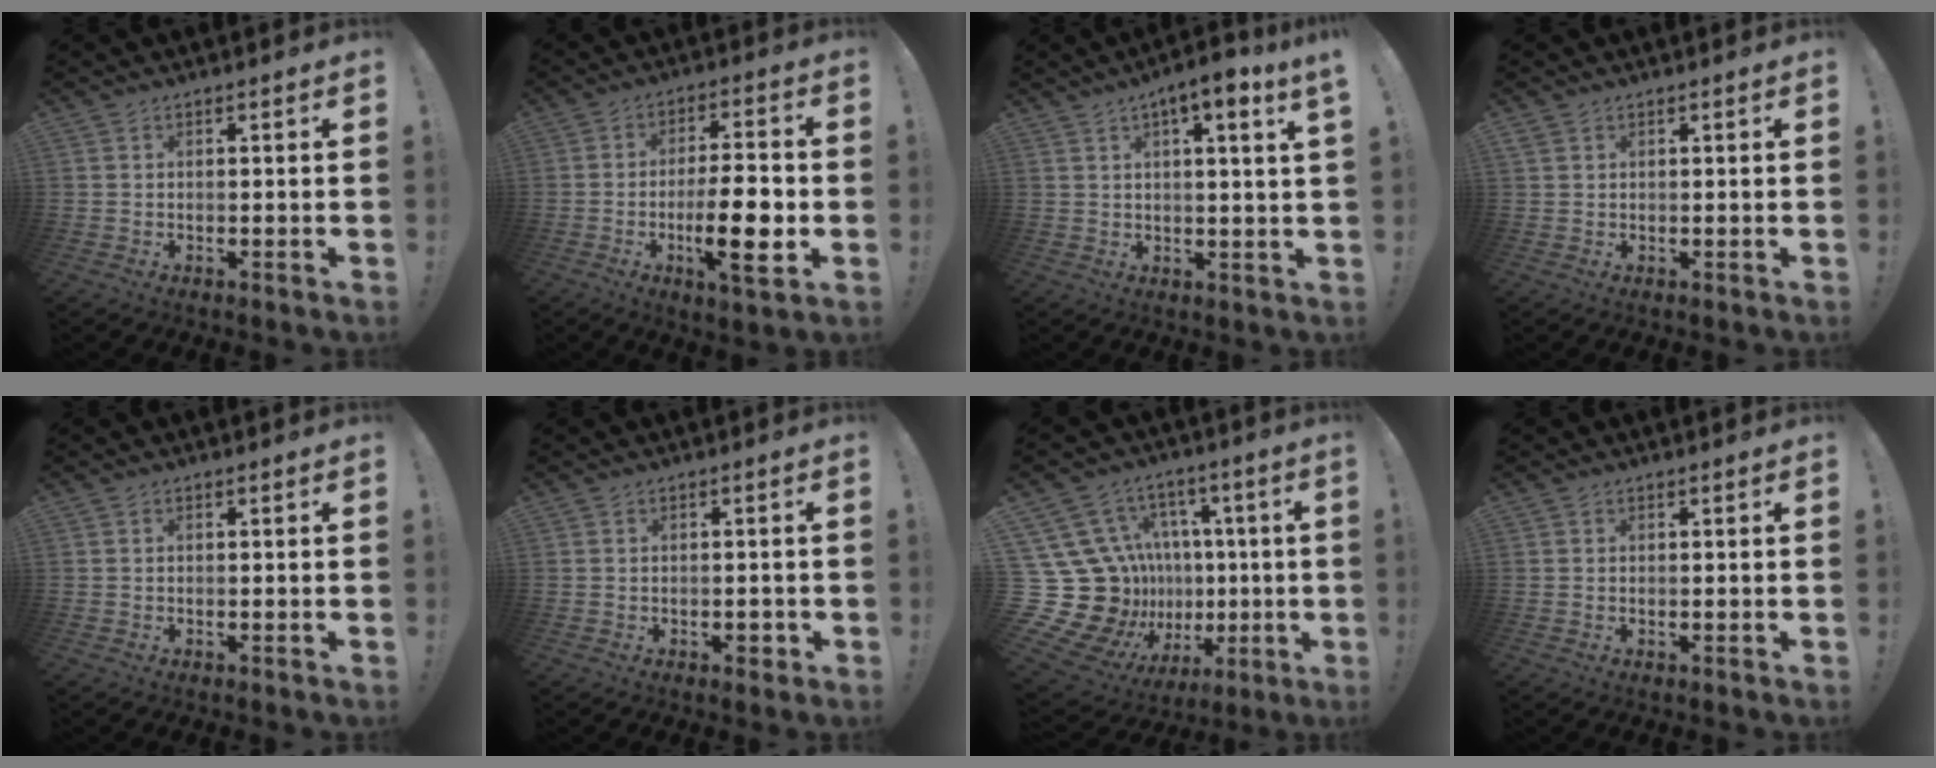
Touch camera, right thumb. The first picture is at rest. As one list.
[{"total": 15.5, "force": [-4.0, 4.1, 14.4], "torque": [-0.226, 0.002, -0.066]}, {"total": 6.8, "force": [3.0, 0.4, 6.1], "torque": [-0.079, -0.017, 0.043]}, {"total": 1.3, "force": [0.9, 0.8, 0.5], "torque": [-0.003, -0.001, 0.015]}, {"total": 0.0}, {"total": 1.8, "force": [-0.8, 1.2, 1.2], "torque": [-0.012, 0.002, -0.014]}, {"total": 23.9, "force": [0.1, 20.9, 11.5], "torque": [-0.213, -0.033, 0.090]}, {"total": 0.0}]